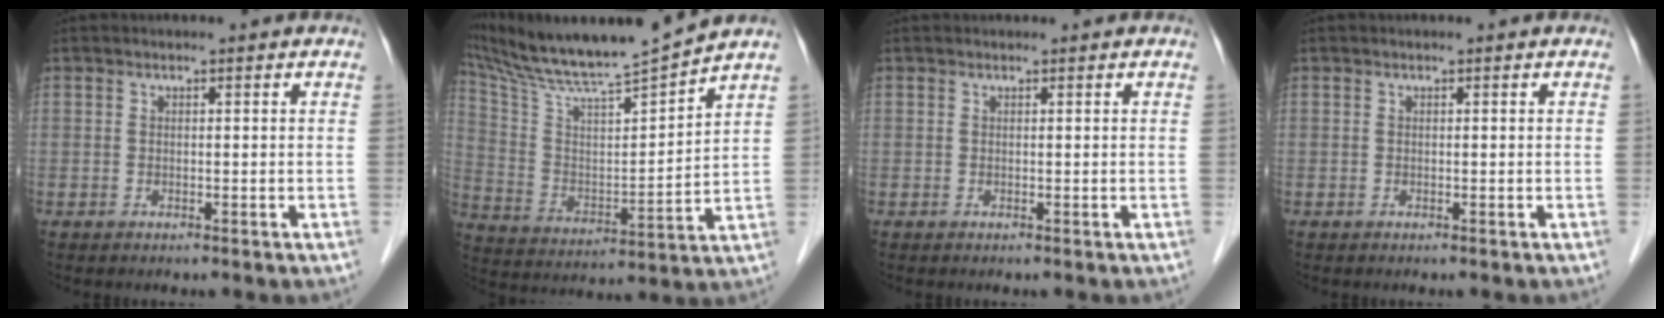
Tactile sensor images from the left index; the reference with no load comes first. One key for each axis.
{"total": 15.5, "fx": 14.3, "fy": -1.7, "fz": 5.7, "tx": -0.118, "ty": -0.019, "tz": 0.256}
{"total": 1.2, "fx": 1.2, "fy": 0.1, "fz": 0.2, "tx": -0.006, "ty": 0.022, "tz": 0.022}
{"total": 0.0}